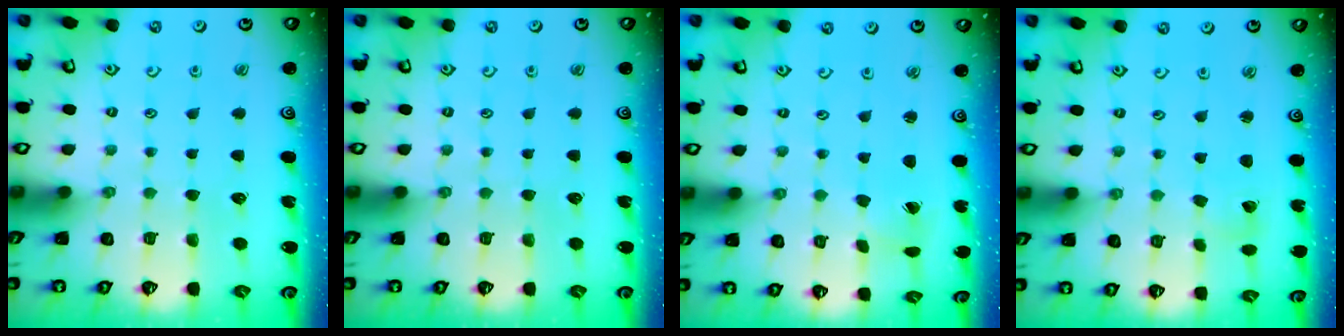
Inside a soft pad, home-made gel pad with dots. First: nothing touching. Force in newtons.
{"total": 0.0}
{"total": 1.7, "press": 1.7, "slide": 0.1}
{"total": 1.6, "press": 1.6, "slide": 0.2}